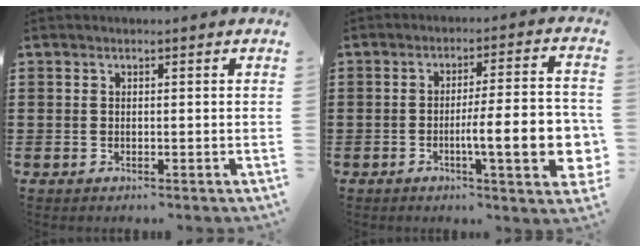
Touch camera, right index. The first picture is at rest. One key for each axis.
{"total": 11.9, "fx": -2.7, "fy": 2.2, "fz": 11.4, "tx": -0.175, "ty": -0.009, "tz": -0.047}